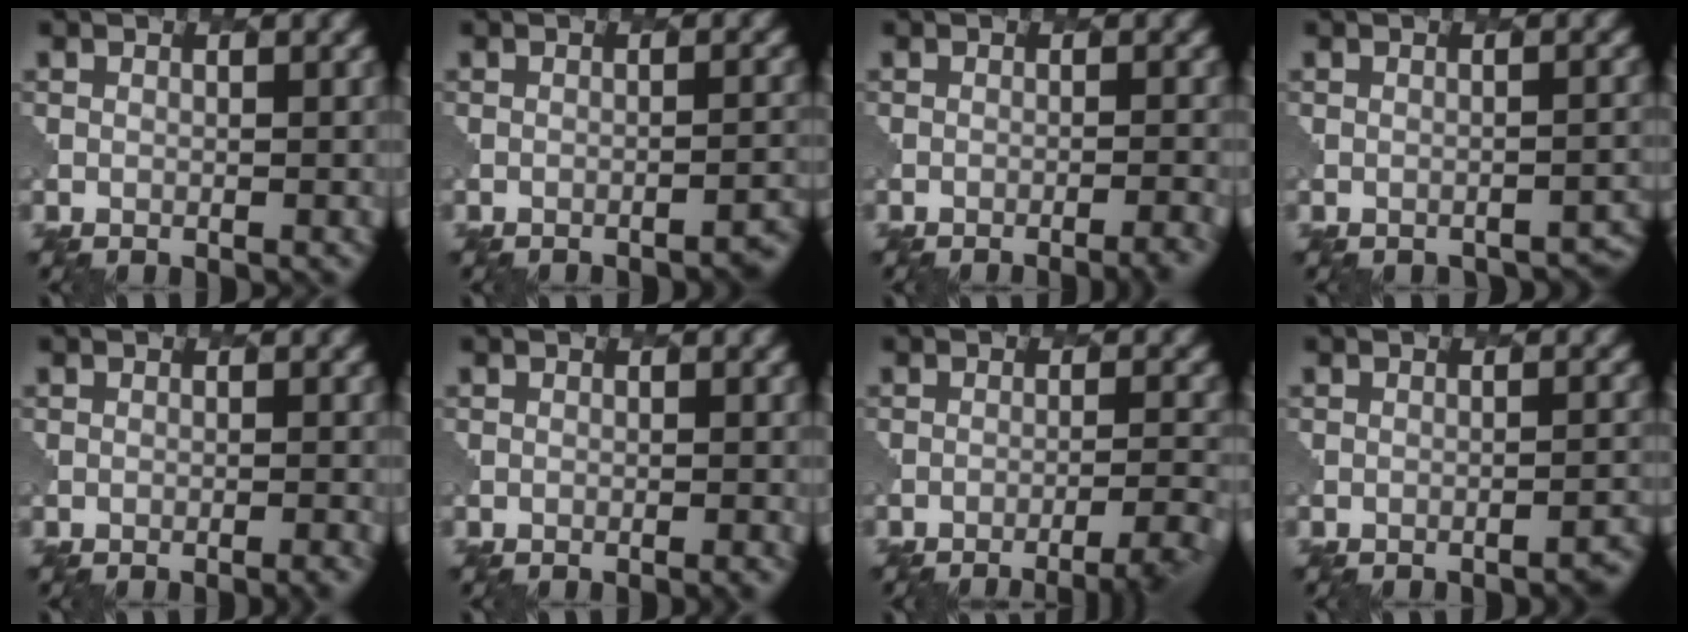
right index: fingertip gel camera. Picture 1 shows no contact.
{"total": 3.1, "force": [-2.7, 0.6, 1.4], "torque": [-0.014, 0.017, -0.037]}
{"total": 3.4, "force": [-2.5, 0.8, 2.1], "torque": [-0.018, 0.009, -0.035]}
{"total": 2.9, "force": [-2.8, 0.6, 0.5], "torque": [-0.004, 0.012, -0.030]}
{"total": 1.4, "force": [-0.9, 0.3, 1.0], "torque": [-0.004, 0.007, -0.017]}
{"total": 0.8, "force": [-0.5, 0.2, 0.6], "torque": [-0.001, 0.004, -0.010]}
{"total": 4.7, "force": [-3.2, 1.1, 3.2], "torque": [-0.044, 0.005, -0.045]}
{"total": 2.8, "force": [-2.4, 0.5, 1.3], "torque": [-0.012, 0.015, -0.034]}